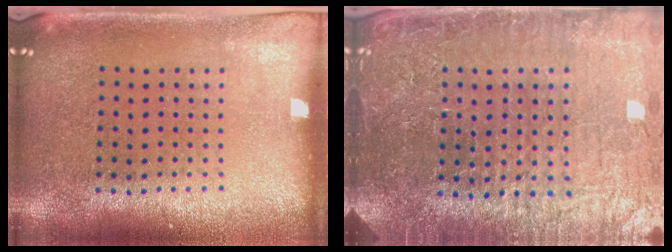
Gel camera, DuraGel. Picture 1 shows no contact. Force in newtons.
{"total": 5.0, "press": 4.6, "slide": 1.9}